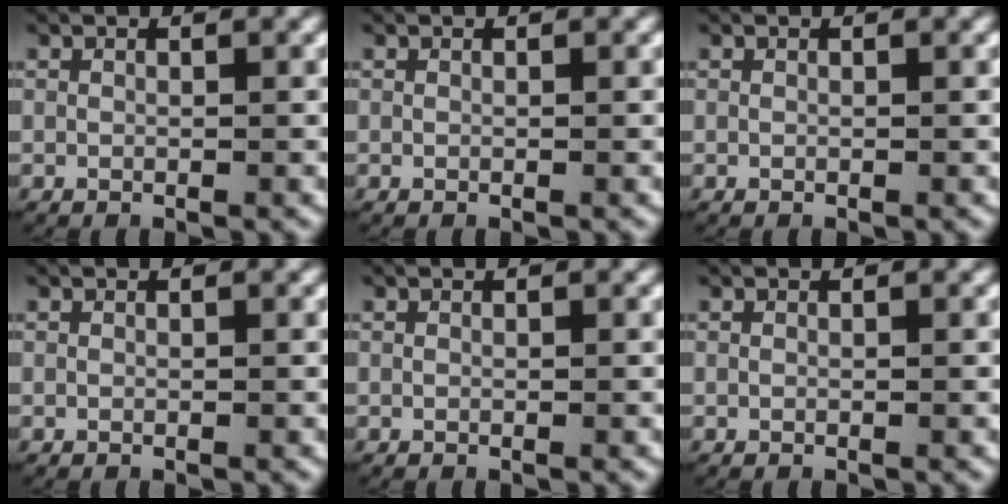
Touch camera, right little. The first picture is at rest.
{"total": 0.0}
{"total": 0.0}
{"total": 0.0}
{"total": 0.0}
{"total": 0.0}